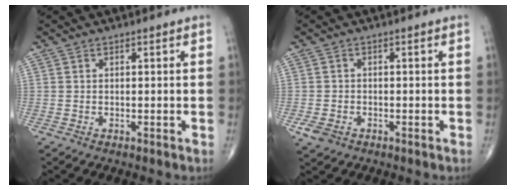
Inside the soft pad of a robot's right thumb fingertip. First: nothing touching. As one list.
[{"total": 3.1, "force": [-1.4, 2.3, 1.6], "torque": [-0.032, 0.003, -0.021]}]